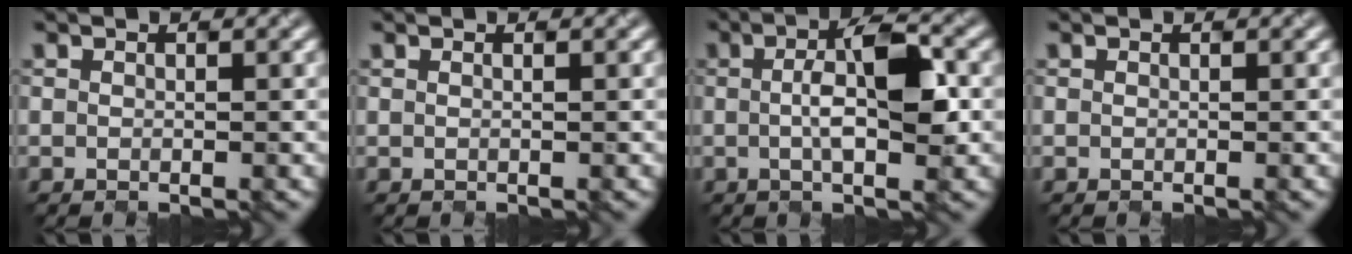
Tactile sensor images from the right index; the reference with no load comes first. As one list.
[{"total": 1.1, "force": [0.4, 0.6, 0.8], "torque": [-0.009, 0.012, -0.003]}, {"total": 5.3, "force": [-0.3, 1.2, 5.2], "torque": [-0.094, 0.006, 0.008]}, {"total": 0.0}]